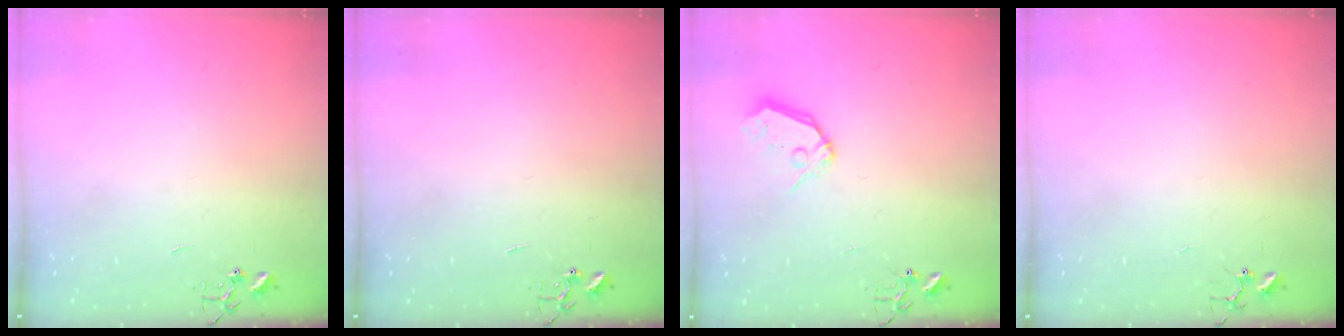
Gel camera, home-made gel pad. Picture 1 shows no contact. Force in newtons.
{"total": 0.0}
{"total": 8.6, "press": 8.6, "slide": 0.7}
{"total": 3.8, "press": 3.7, "slide": 0.3}